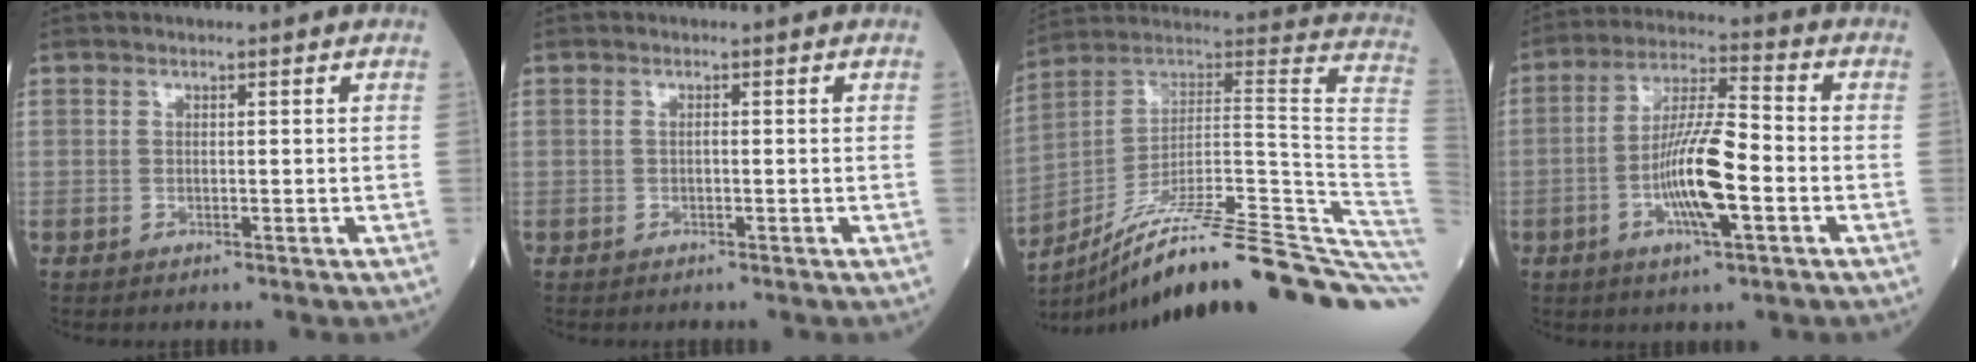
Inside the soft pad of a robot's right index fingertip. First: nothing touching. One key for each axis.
{"total": 0.6, "fx": -0.1, "fy": 0.2, "fz": 0.6, "tx": -0.011, "ty": 0.001, "tz": -0.001}
{"total": 32.1, "fx": -24.0, "fy": 0.9, "fz": 21.4, "tx": -0.169, "ty": 0.022, "tz": -0.350}
{"total": 11.1, "fx": -3.2, "fy": 1.7, "fz": 10.5, "tx": -0.196, "ty": 0.002, "tz": -0.061}